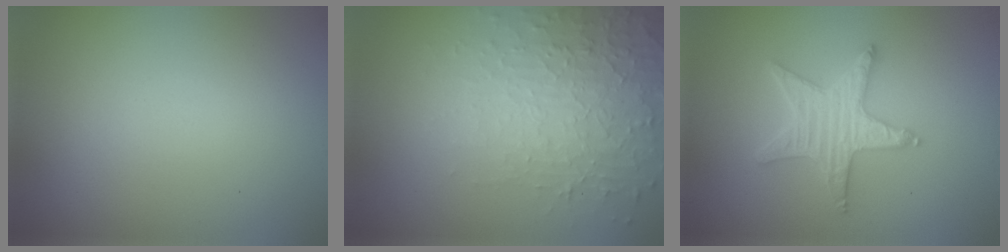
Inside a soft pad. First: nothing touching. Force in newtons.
{"total": 5.3, "press": 3.4, "slide": 4.1}
{"total": 3.5, "press": 3.4, "slide": 0.8}